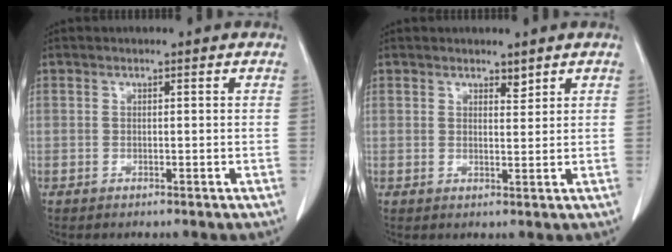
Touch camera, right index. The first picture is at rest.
{"total": 1.8, "force": [1.4, 0.8, 0.8], "torque": [-0.017, -0.003, 0.026]}